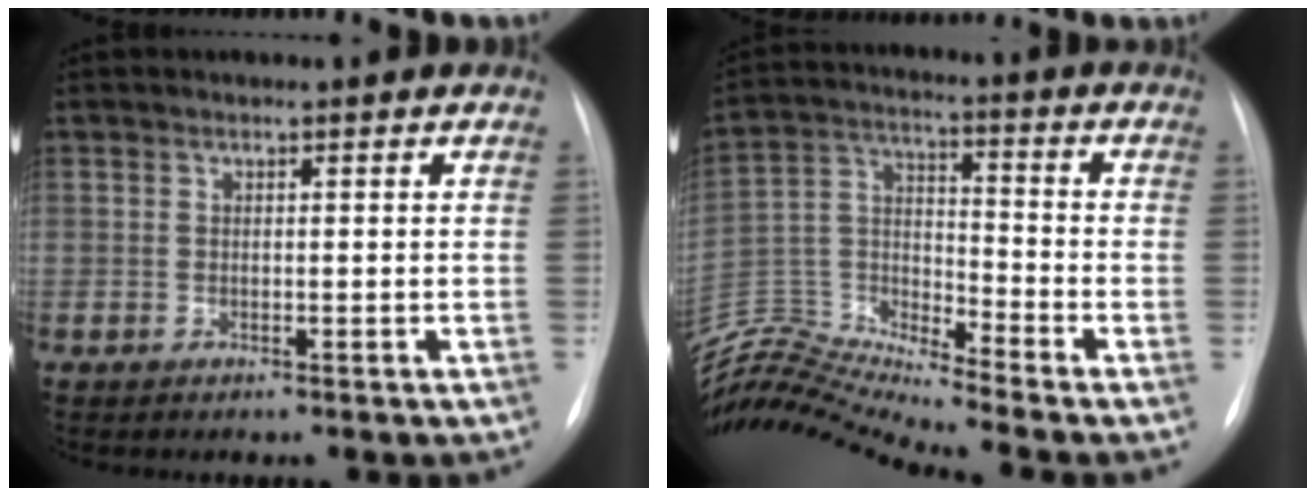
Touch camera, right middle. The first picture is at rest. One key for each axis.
{"total": 14.6, "fx": -14.2, "fy": -1.7, "fz": 2.9, "tx": -0.060, "ty": 0.030, "tz": -0.272}